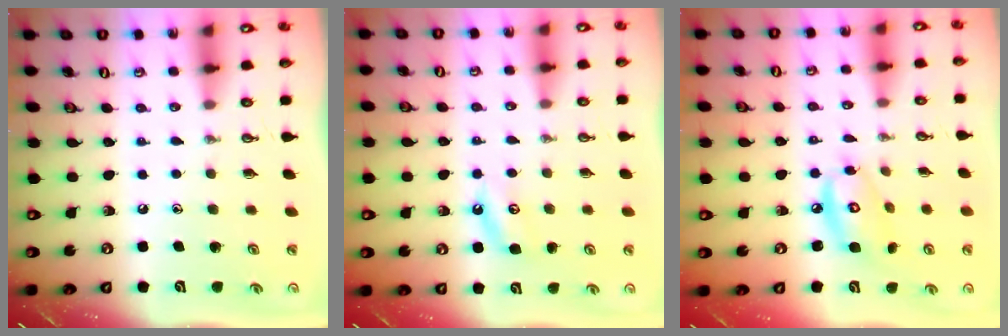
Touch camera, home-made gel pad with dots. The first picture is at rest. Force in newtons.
{"total": 3.9, "press": 3.8, "slide": 0.5}
{"total": 9.9, "press": 9.9, "slide": 0.7}